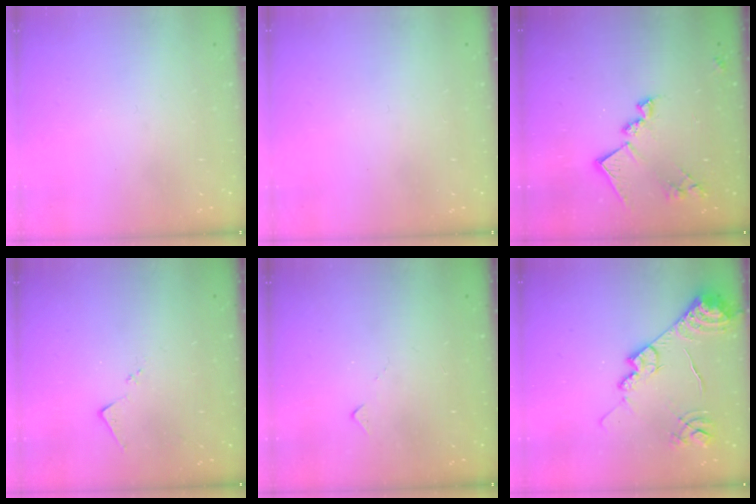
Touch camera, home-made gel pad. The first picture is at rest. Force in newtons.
{"total": 0.0}
{"total": 14.9, "press": 14.9, "slide": 0.8}
{"total": 7.6, "press": 7.6, "slide": 0.2}
{"total": 5.9, "press": 5.9, "slide": 0.6}
{"total": 15.2, "press": 15.1, "slide": 1.3}